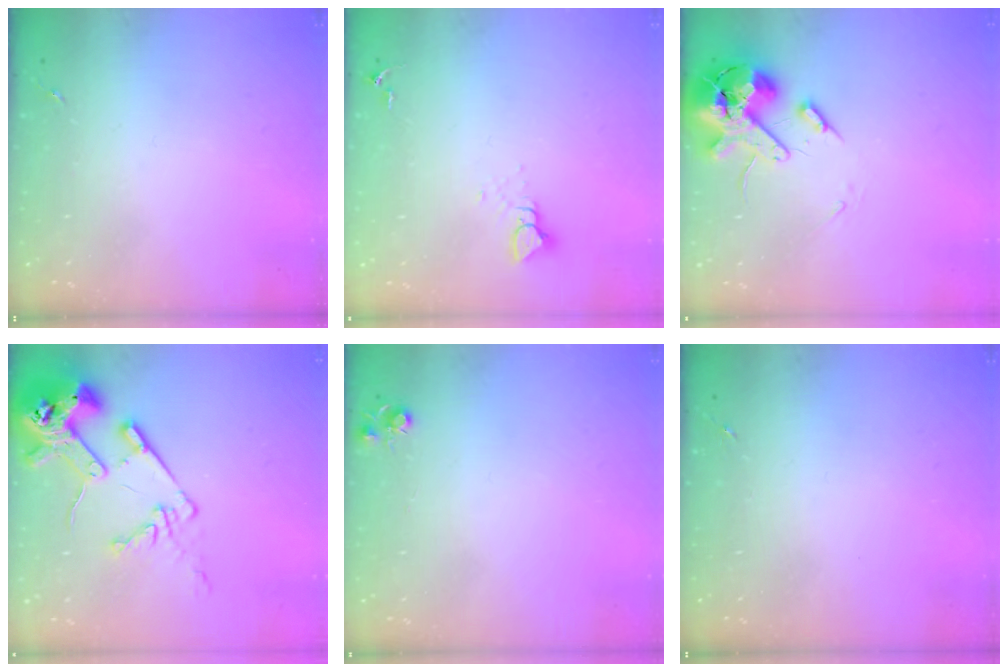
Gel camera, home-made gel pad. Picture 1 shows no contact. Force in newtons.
{"total": 3.9, "press": 3.9, "slide": 0.4}
{"total": 14.6, "press": 14.4, "slide": 2.4}
{"total": 16.9, "press": 16.8, "slide": 1.8}
{"total": 5.1, "press": 5.0, "slide": 0.5}
{"total": 0.0}